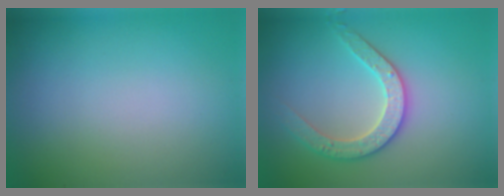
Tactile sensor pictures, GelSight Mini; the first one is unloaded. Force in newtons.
{"total": 3.1, "press": 3.1, "slide": 0.2}